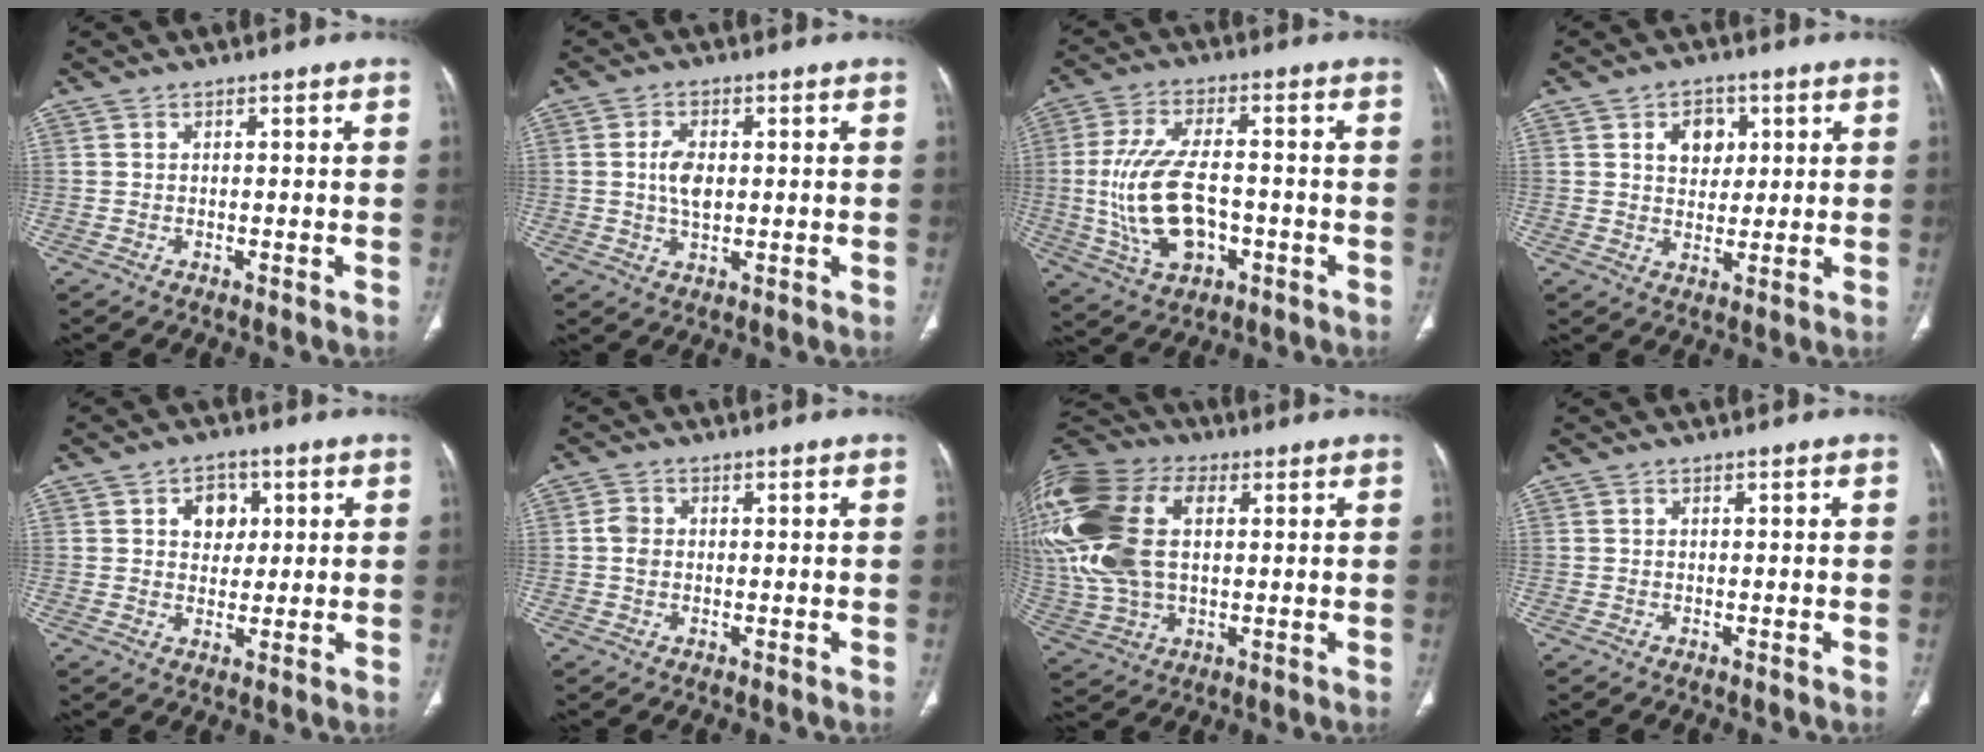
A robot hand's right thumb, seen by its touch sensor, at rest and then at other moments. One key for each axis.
{"total": 5.0, "fx": 0.4, "fy": 2.9, "fz": 4.1, "tx": -0.077, "ty": 0.000, "tz": 0.008}
{"total": 14.4, "fx": -2.0, "fy": 7.7, "fz": 12.0, "tx": -0.238, "ty": 0.011, "tz": -0.026}
{"total": 6.2, "fx": 2.2, "fy": 4.5, "fz": 3.6, "tx": -0.026, "ty": -0.008, "tz": 0.033}
{"total": 5.8, "fx": 1.8, "fy": 4.5, "fz": 3.2, "tx": -0.018, "ty": -0.004, "tz": 0.025}
{"total": 2.5, "fx": 0.0, "fy": 2.0, "fz": 1.5, "tx": -0.026, "ty": 0.003, "tz": -0.004}
{"total": 28.2, "fx": 6.0, "fy": 17.5, "fz": 21.3, "tx": -0.534, "ty": 0.034, "tz": 0.119}
{"total": 0.0}